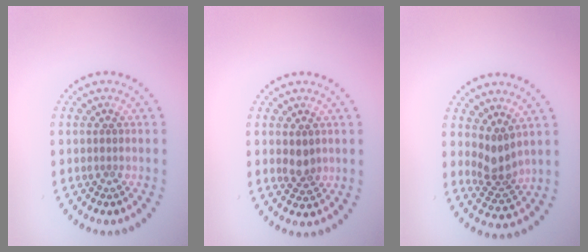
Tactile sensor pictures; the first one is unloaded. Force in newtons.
{"total": 1.9, "press": 1.8, "slide": 0.6}
{"total": 2.7, "press": 2.1, "slide": 1.7}